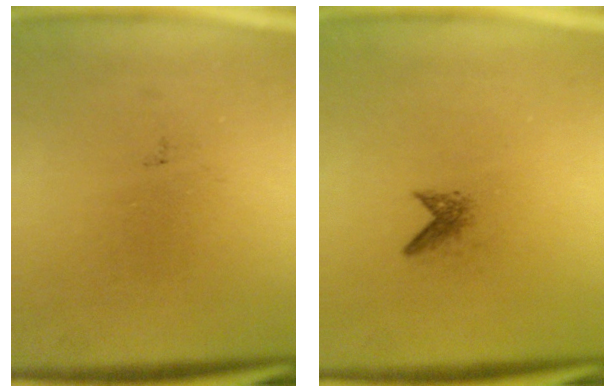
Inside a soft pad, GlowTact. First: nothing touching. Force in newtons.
{"total": 1.1}